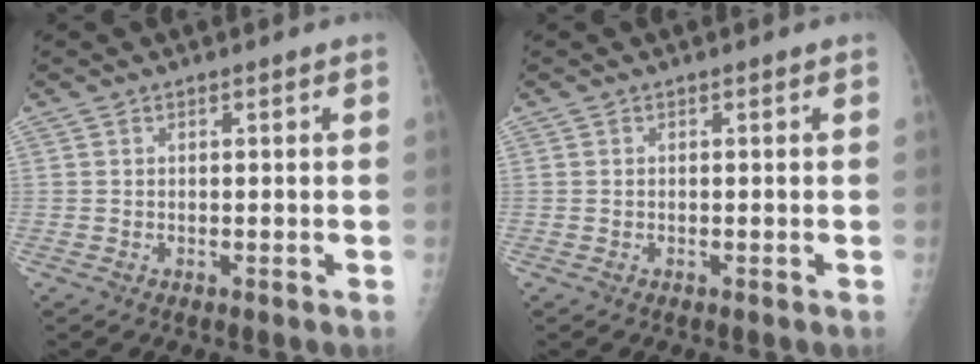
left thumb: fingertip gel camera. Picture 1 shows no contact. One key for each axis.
{"total": 0.0}